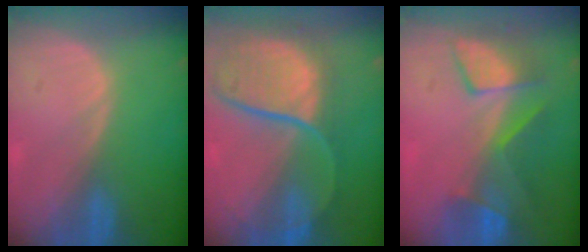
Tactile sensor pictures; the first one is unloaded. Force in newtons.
{"total": 12.2, "press": 9.9, "slide": 7.0}
{"total": 7.5, "press": 7.4, "slide": 1.5}